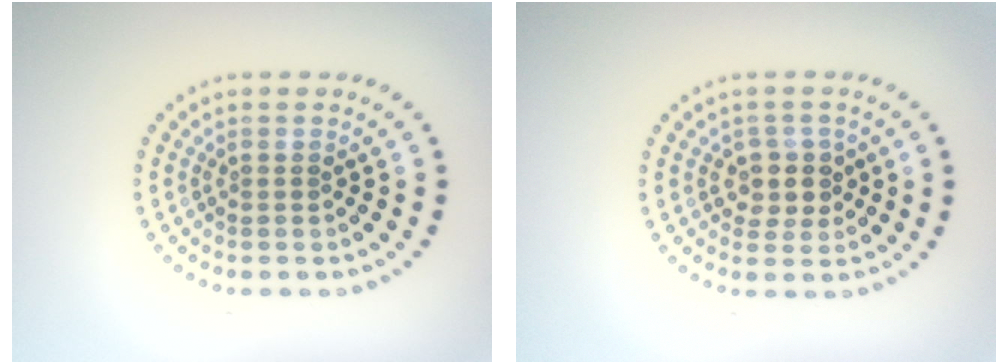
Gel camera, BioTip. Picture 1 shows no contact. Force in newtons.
{"total": 2.6, "press": 2.3, "slide": 1.2}